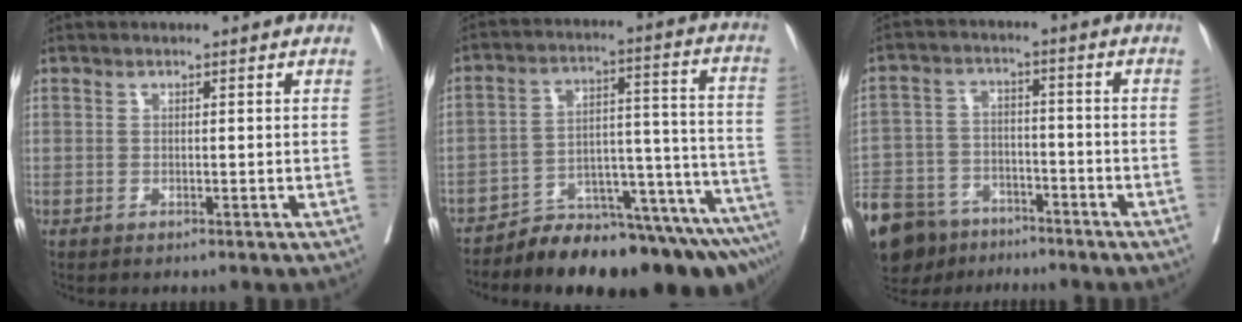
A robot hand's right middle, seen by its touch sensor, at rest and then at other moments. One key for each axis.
{"total": 21.6, "fx": -18.8, "fy": 4.1, "fz": 10.0, "tx": -0.063, "ty": 0.040, "tz": -0.265}
{"total": 17.6, "fx": -13.0, "fy": 9.6, "fz": 6.8, "tx": -0.180, "ty": -0.006, "tz": -0.207}